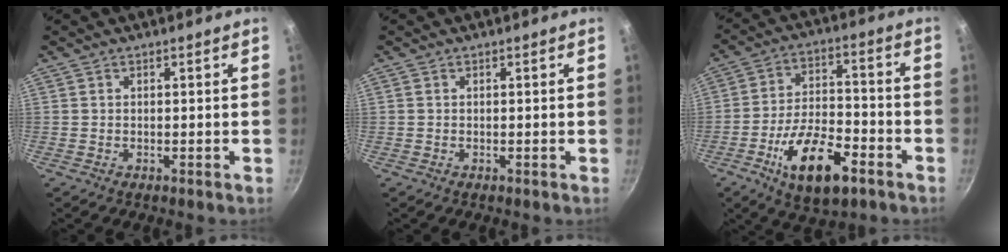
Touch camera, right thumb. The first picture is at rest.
{"total": 0.0}
{"total": 15.5, "force": [-7.4, 6.9, 11.7], "torque": [-0.189, 0.038, -0.127]}